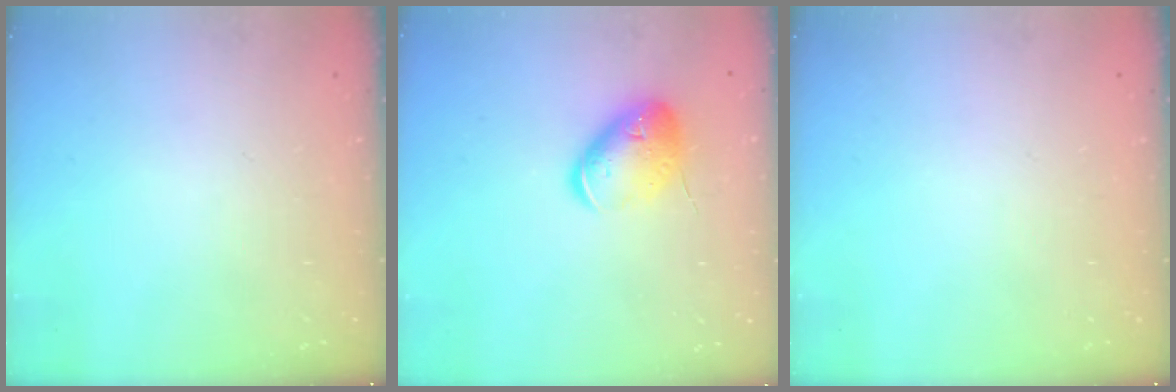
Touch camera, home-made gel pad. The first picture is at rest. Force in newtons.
{"total": 12.3, "press": 12.2, "slide": 1.7}
{"total": 0.0}